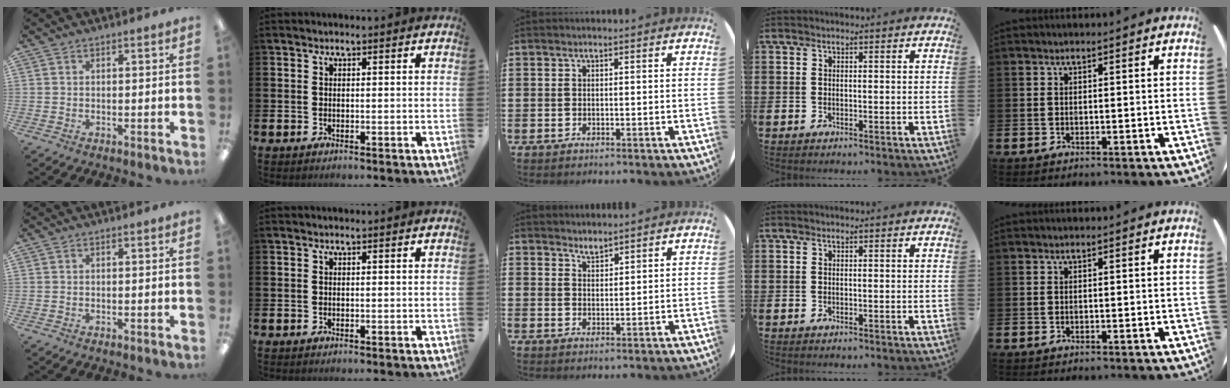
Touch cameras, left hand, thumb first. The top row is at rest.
{"middle": {"total": 2.2, "force": [2.1, 0.2, -0.2], "torque": [0.001, -0.004, 0.041]}}